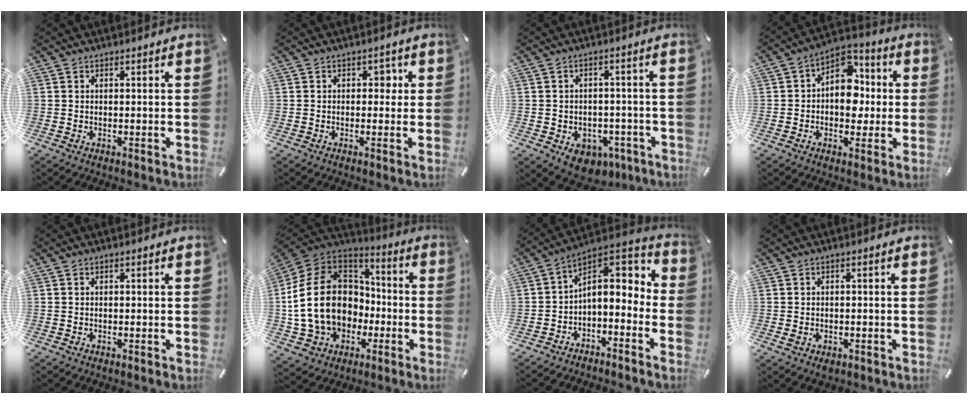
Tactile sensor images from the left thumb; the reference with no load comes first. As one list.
[{"total": 2.6, "force": [0.2, 1.9, 1.7], "torque": [-0.013, 0.001, -0.007]}, {"total": 5.9, "force": [-2.7, 4.7, 2.3], "torque": [-0.029, 0.025, -0.042]}, {"total": 11.1, "force": [0.4, 8.6, 7.0], "torque": [-0.093, -0.006, 0.003]}, {"total": 0.0}, {"total": 21.0, "force": [-1.8, 17.1, 12.1], "torque": [-0.259, 0.015, -0.019]}, {"total": 8.6, "force": [1.4, 6.1, 5.9], "torque": [-0.064, -0.020, 0.025]}, {"total": 1.8, "force": [-0.6, 1.4, 1.0], "torque": [-0.025, 0.000, -0.013]}]